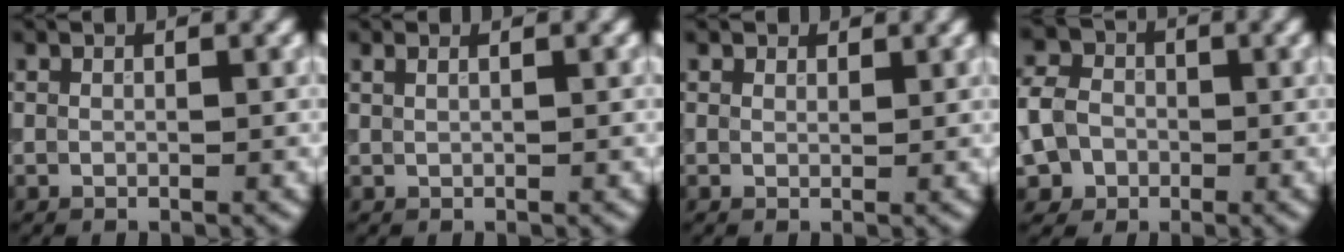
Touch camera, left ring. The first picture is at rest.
{"total": 1.9, "force": [1.0, 1.0, 1.3], "torque": [-0.003, 0.004, -0.005]}
{"total": 1.0, "force": [0.9, 0.4, 0.1], "torque": [-0.003, -0.003, 0.009]}
{"total": 7.3, "force": [-2.0, 6.4, 3.1], "torque": [-0.065, -0.001, -0.066]}